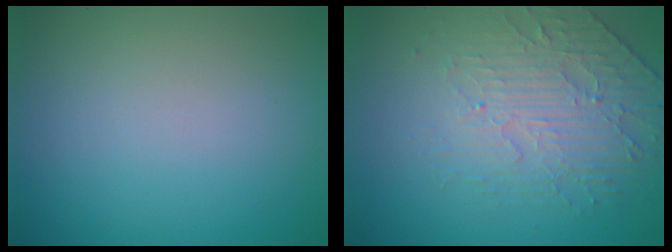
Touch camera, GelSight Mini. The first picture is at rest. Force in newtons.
{"total": 4.7, "press": 3.3, "slide": 3.3}